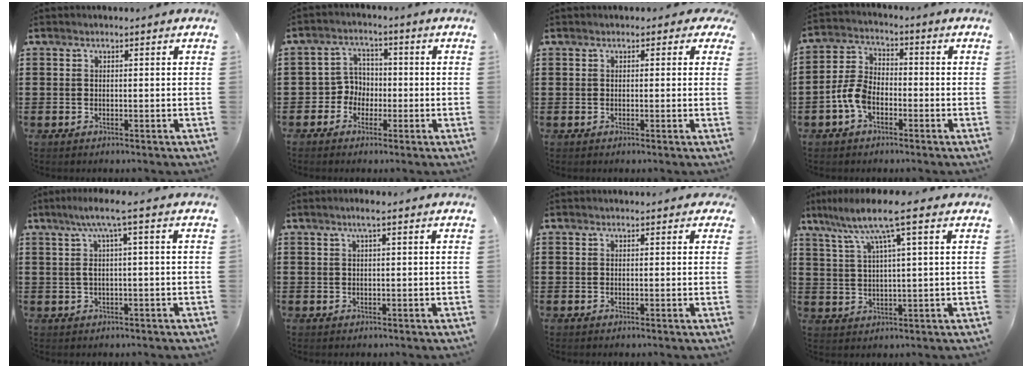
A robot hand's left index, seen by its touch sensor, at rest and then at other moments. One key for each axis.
{"total": 4.2, "fx": -1.6, "fy": 3.8, "fz": 1.0, "tx": -0.033, "ty": 0.011, "tz": -0.035}
{"total": 0.9, "fx": 0.1, "fy": 0.6, "fz": 0.6, "tx": -0.014, "ty": 0.006, "tz": 0.001}
{"total": 5.7, "fx": -2.5, "fy": 3.4, "fz": 3.9, "tx": -0.109, "ty": 0.001, "tz": -0.058}
{"total": 4.6, "fx": 1.0, "fy": -0.2, "fz": 4.5, "tx": -0.096, "ty": 0.000, "tz": 0.009}
{"total": 1.8, "fx": 0.8, "fy": 0.0, "fz": 1.6, "tx": -0.032, "ty": 0.001, "tz": 0.014}
{"total": 0.7, "fx": 0.5, "fy": 0.3, "fz": 0.4, "tx": -0.007, "ty": 0.005, "tz": 0.009}
{"total": 7.9, "fx": 4.4, "fy": 0.2, "fz": 6.6, "tx": -0.140, "ty": -0.008, "tz": 0.071}